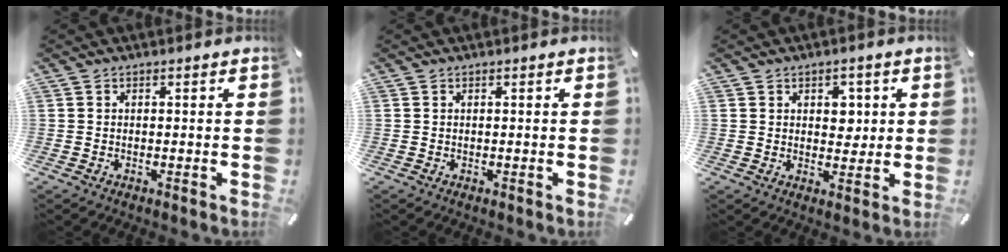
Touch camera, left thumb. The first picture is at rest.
{"total": 0.0}
{"total": 4.5, "force": [1.0, 3.5, 2.6], "torque": [-0.025, -0.005, 0.009]}